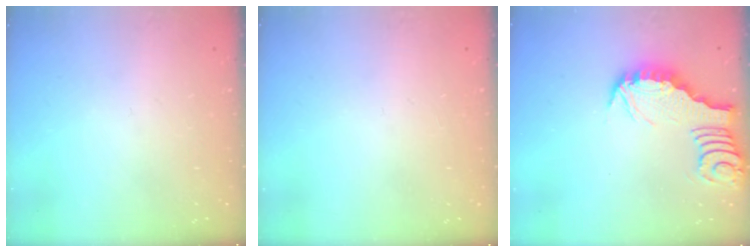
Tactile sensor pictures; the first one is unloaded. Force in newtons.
{"total": 0.0}
{"total": 3.2, "press": 3.2, "slide": 0.4}